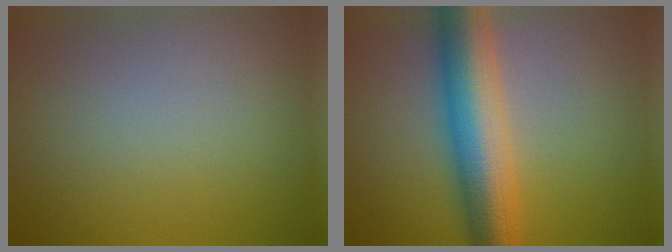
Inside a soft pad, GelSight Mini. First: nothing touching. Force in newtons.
{"total": 9.9, "press": 9.9, "slide": 0.0}